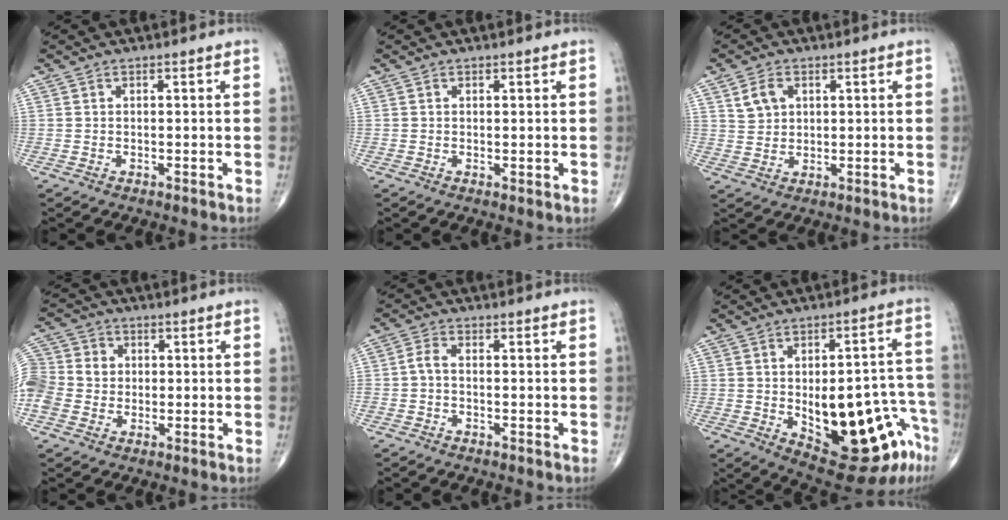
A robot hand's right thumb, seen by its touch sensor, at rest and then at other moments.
{"total": 0.6, "force": [0.1, 0.2, 0.6], "torque": [-0.016, -0.005, 0.003]}
{"total": 2.3, "force": [1.1, 1.8, 1.0], "torque": [-0.013, -0.005, 0.022]}
{"total": 13.3, "force": [-0.2, 11.8, 6.2], "torque": [-0.157, 0.035, -0.002]}
{"total": 2.3, "force": [-0.7, 1.1, 1.8], "torque": [-0.039, 0.005, -0.020]}
{"total": 21.8, "force": [-8.0, 9.2, 18.1], "torque": [-0.183, 0.045, -0.084]}